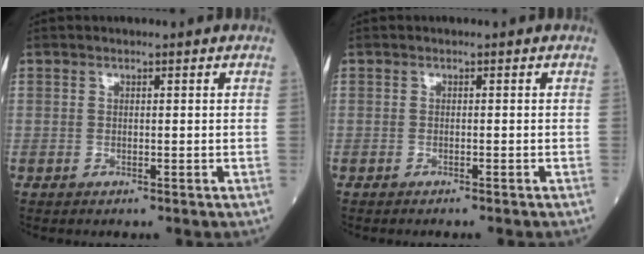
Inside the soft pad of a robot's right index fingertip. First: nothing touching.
{"total": 2.6, "force": [-2.3, 0.0, 1.1], "torque": [-0.017, -0.002, -0.027]}